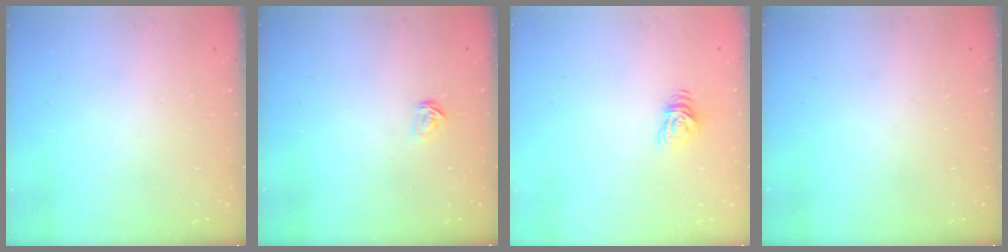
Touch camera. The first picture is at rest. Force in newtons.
{"total": 2.3, "press": 2.3, "slide": 0.1}
{"total": 6.2, "press": 6.1, "slide": 0.6}
{"total": 0.0}